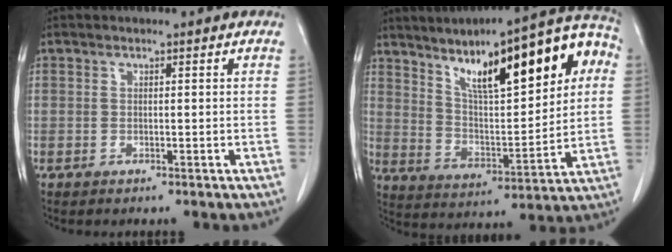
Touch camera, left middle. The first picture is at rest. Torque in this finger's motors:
{"motor_torque": [2.14, 0.00, 0.32, 0.21]}